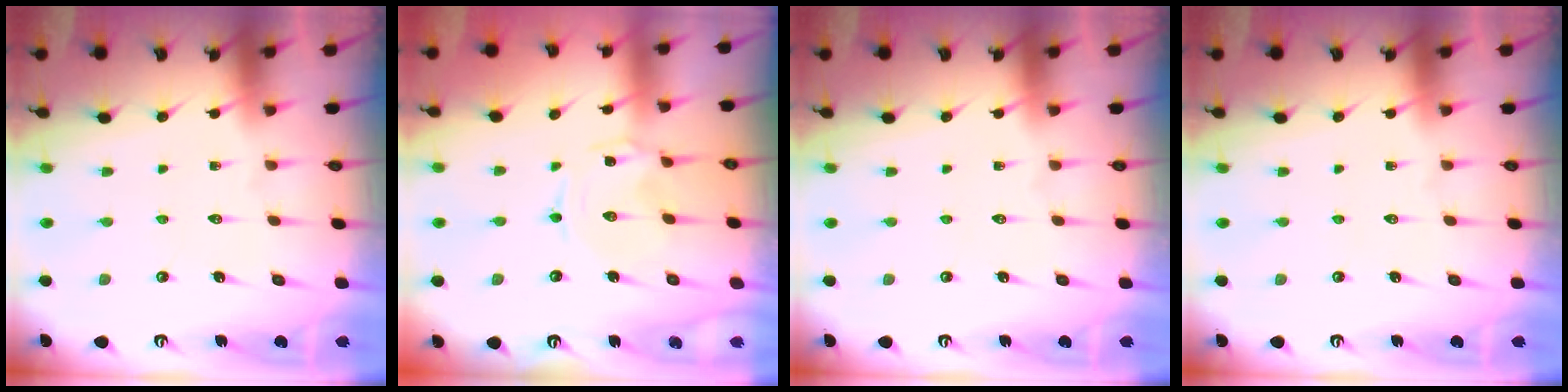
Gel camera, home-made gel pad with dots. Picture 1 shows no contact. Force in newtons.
{"total": 1.1, "press": 1.1, "slide": 0.2}
{"total": 0.0}
{"total": 0.0}